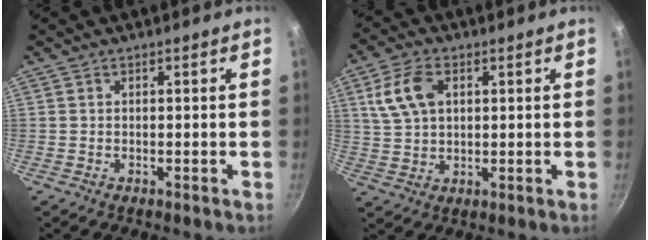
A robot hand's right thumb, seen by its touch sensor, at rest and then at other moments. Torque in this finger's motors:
{"motor_torque": [-0.19, 0.26, 0.03, 0.00, 0.08]}